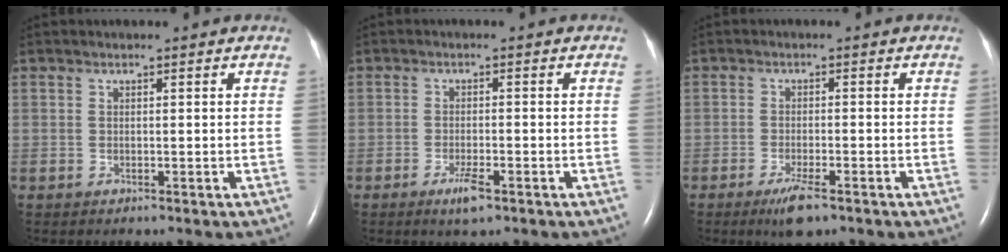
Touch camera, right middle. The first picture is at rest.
{"total": 3.1, "force": [-1.9, 0.6, 2.4], "torque": [-0.048, -0.004, -0.032]}
{"total": 4.2, "force": [-2.7, 0.7, 3.1], "torque": [-0.064, -0.008, -0.045]}